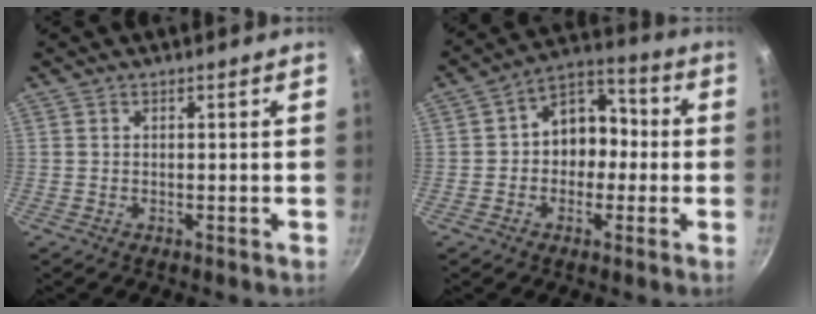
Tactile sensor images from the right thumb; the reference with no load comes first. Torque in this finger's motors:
{"motor_torque": [-0.11, 0.44, -0.07, 0.28, 0.05]}